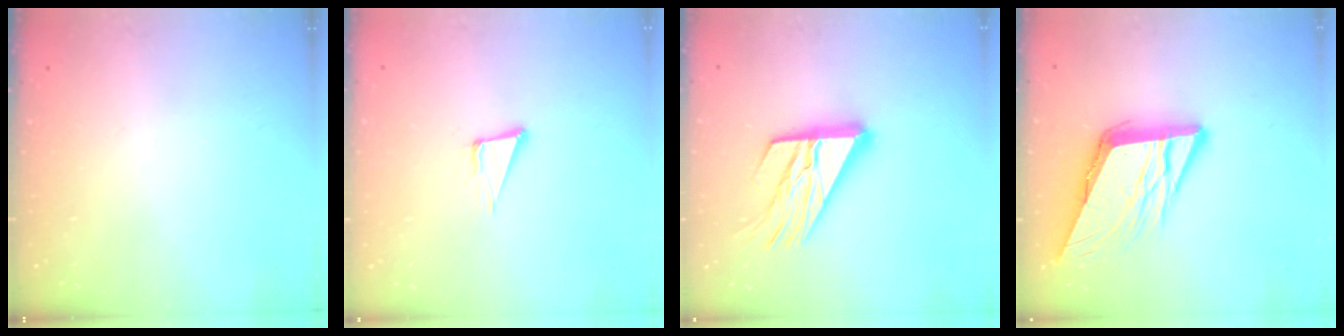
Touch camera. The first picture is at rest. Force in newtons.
{"total": 5.0, "press": 4.0, "slide": 3.1}
{"total": 17.2, "press": 17.1, "slide": 1.8}
{"total": 13.7, "press": 13.4, "slide": 2.6}